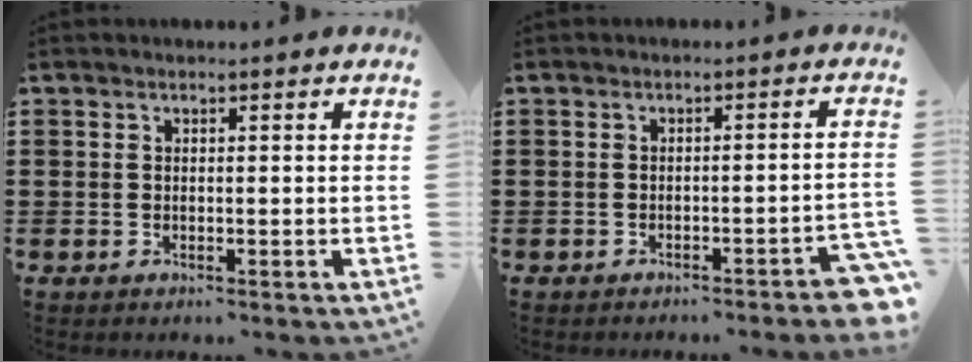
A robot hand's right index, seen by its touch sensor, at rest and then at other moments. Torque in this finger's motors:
{"motor_torque": [1.99, -0.15, 1.05, 0.03]}